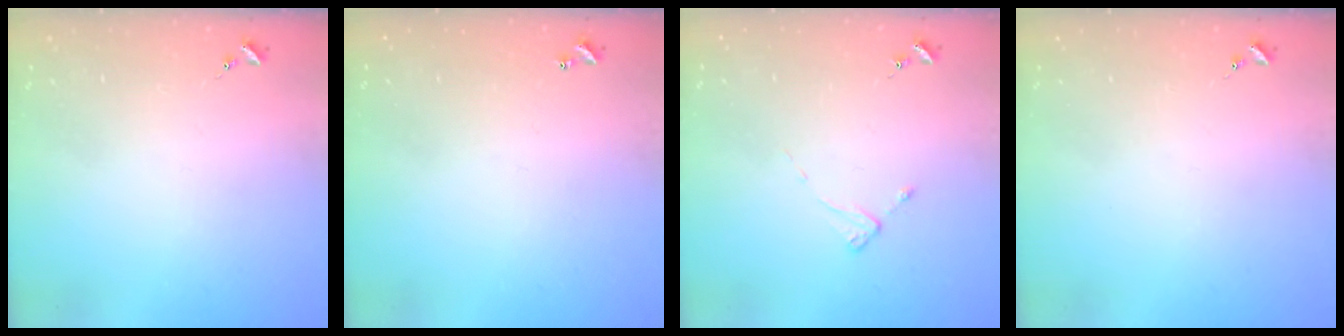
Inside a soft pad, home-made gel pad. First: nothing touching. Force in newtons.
{"total": 0.9, "press": 0.9, "slide": 0.2}
{"total": 2.0, "press": 1.9, "slide": 0.4}
{"total": 0.0}